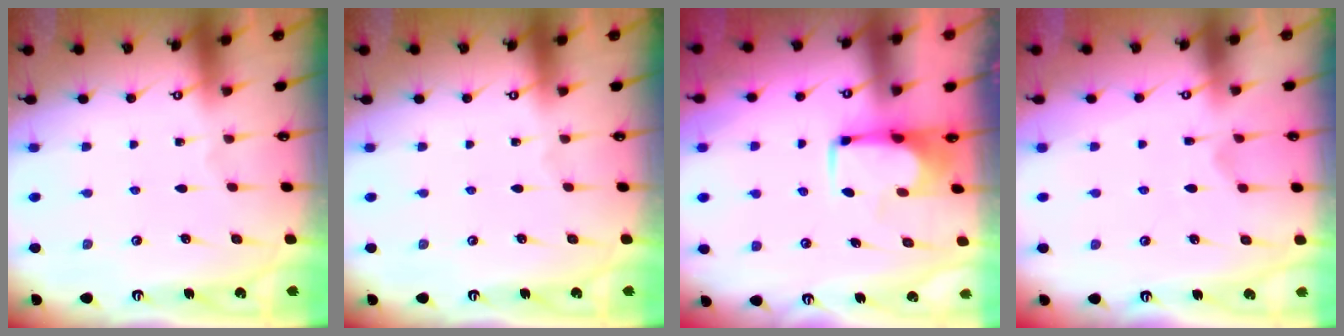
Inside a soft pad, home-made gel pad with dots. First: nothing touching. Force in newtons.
{"total": 0.0}
{"total": 1.0, "press": 1.0, "slide": 0.1}
{"total": 2.9, "press": 2.6, "slide": 1.3}